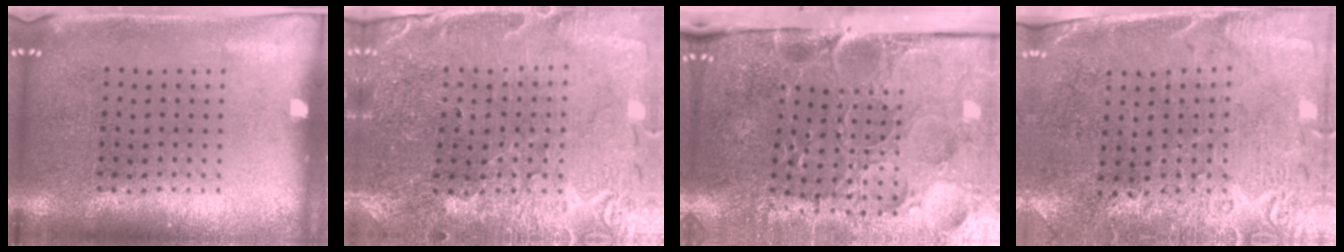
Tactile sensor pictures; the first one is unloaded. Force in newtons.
{"total": 1.3, "press": 1.2, "slide": 0.2}
{"total": 5.4, "press": 4.1, "slide": 3.5}
{"total": 2.7, "press": 2.4, "slide": 1.3}